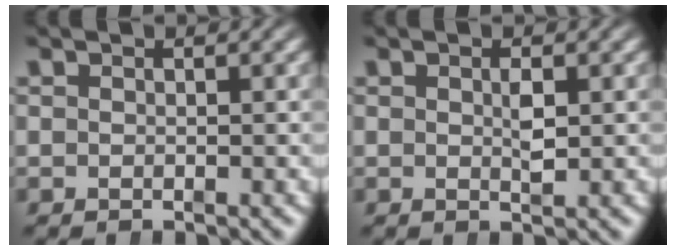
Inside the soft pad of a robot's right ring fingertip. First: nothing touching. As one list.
[{"total": 1.2, "force": [0.1, 0.2, 1.2], "torque": [-0.018, -0.006, 0.003]}]